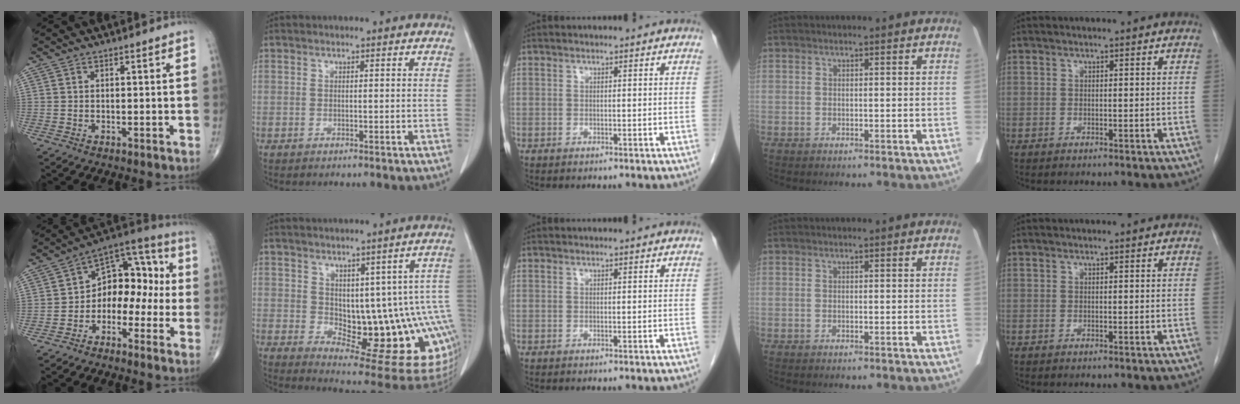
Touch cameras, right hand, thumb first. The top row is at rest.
{"thumb": {"total": 12.4, "force": [-2.2, 8.5, 8.8], "torque": [-0.086, 0.062, -0.052]}, "index": {"total": 15.9, "force": [-1.5, 6.7, 14.3], "torque": [-0.135, 0.010, 0.005]}}